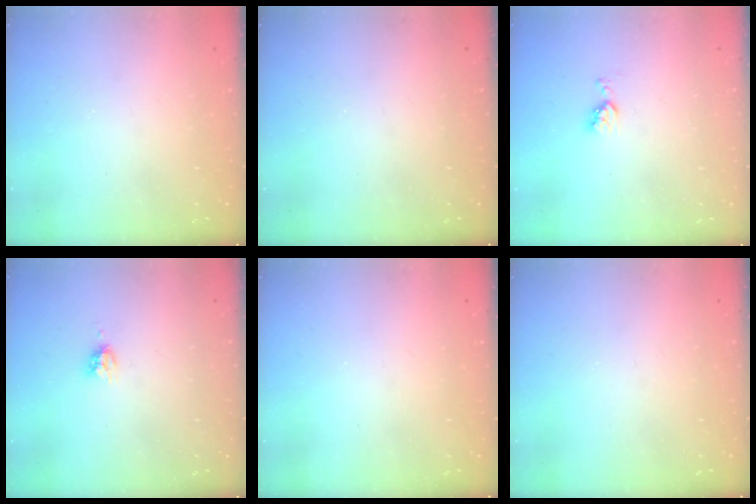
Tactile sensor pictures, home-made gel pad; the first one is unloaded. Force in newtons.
{"total": 0.0}
{"total": 4.4, "press": 4.3, "slide": 0.7}
{"total": 4.2, "press": 4.2, "slide": 0.1}
{"total": 0.0}
{"total": 0.0}